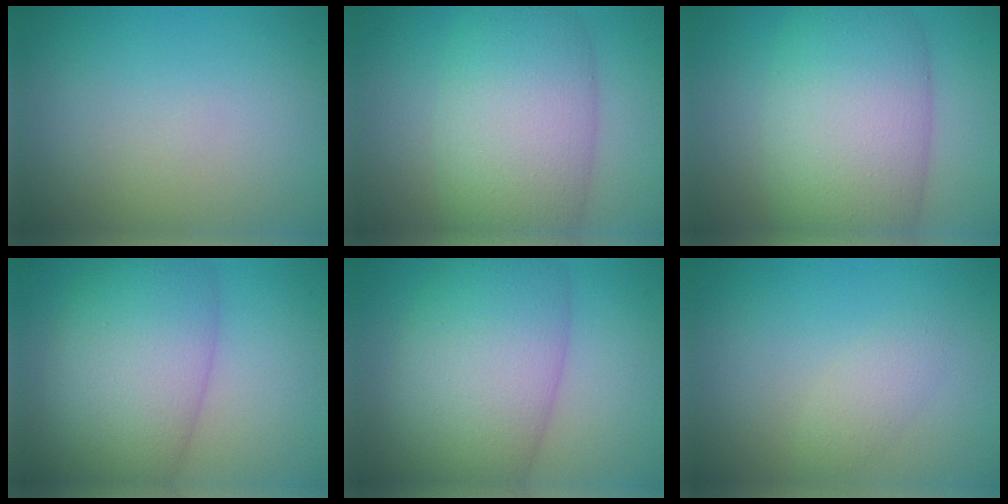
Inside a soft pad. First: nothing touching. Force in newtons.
{"total": 9.9, "press": 9.9, "slide": 0.5}
{"total": 11.5, "press": 11.4, "slide": 0.5}
{"total": 10.2, "press": 10.2, "slide": 0.4}
{"total": 11.3, "press": 11.3, "slide": 0.5}
{"total": 1.6, "press": 1.6, "slide": 0.1}